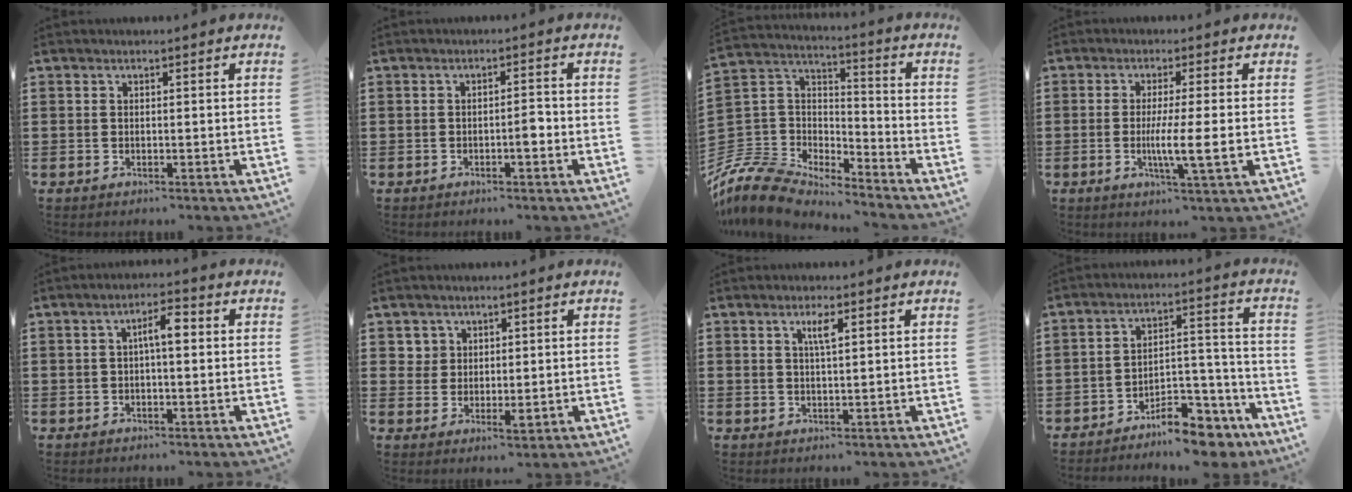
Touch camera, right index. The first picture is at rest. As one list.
[{"total": 2.5, "force": [-0.8, 0.7, 2.2], "torque": [-0.040, 0.004, -0.015]}, {"total": 8.8, "force": [-8.0, 3.1, 2.0], "torque": [-0.080, -0.001, -0.168]}, {"total": 6.1, "force": [-0.9, 0.0, 6.0], "torque": [-0.105, -0.013, -0.018]}, {"total": 3.9, "force": [0.1, 1.0, 3.7], "torque": [-0.069, 0.009, -0.002]}, {"total": 3.0, "force": [1.5, 2.5, 0.7], "torque": [-0.025, 0.010, 0.030]}, {"total": 2.7, "force": [1.2, 0.4, 2.4], "torque": [-0.042, 0.000, 0.017]}, {"total": 9.2, "force": [-8.2, 2.5, 3.2], "torque": [-0.035, 0.044, -0.152]}]